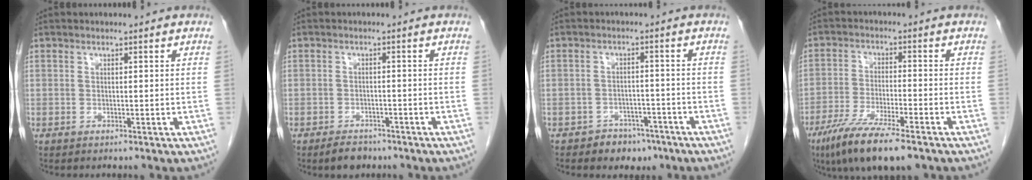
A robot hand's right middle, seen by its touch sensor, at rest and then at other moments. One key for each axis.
{"total": 3.2, "fx": -2.5, "fy": 1.7, "fz": 1.1, "tx": -0.021, "ty": 0.001, "tz": -0.034}
{"total": 4.7, "fx": -3.3, "fy": 3.1, "fz": 1.1, "tx": -0.014, "ty": 0.010, "tz": -0.045}
{"total": 11.5, "fx": -7.9, "fy": 1.7, "fz": 8.2, "tx": -0.145, "ty": -0.028, "tz": -0.131}